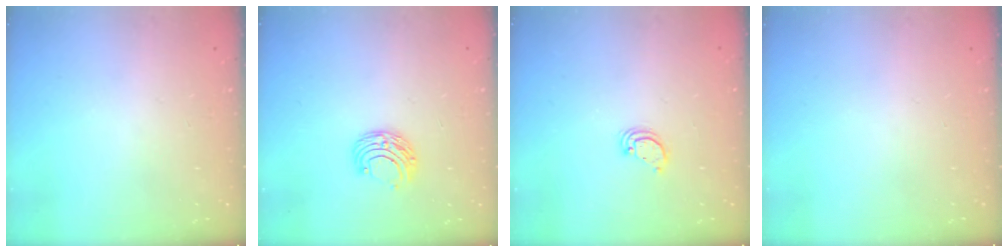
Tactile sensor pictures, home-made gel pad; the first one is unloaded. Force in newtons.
{"total": 7.6, "press": 7.5, "slide": 0.6}
{"total": 3.3, "press": 3.3, "slide": 0.3}
{"total": 0.0}